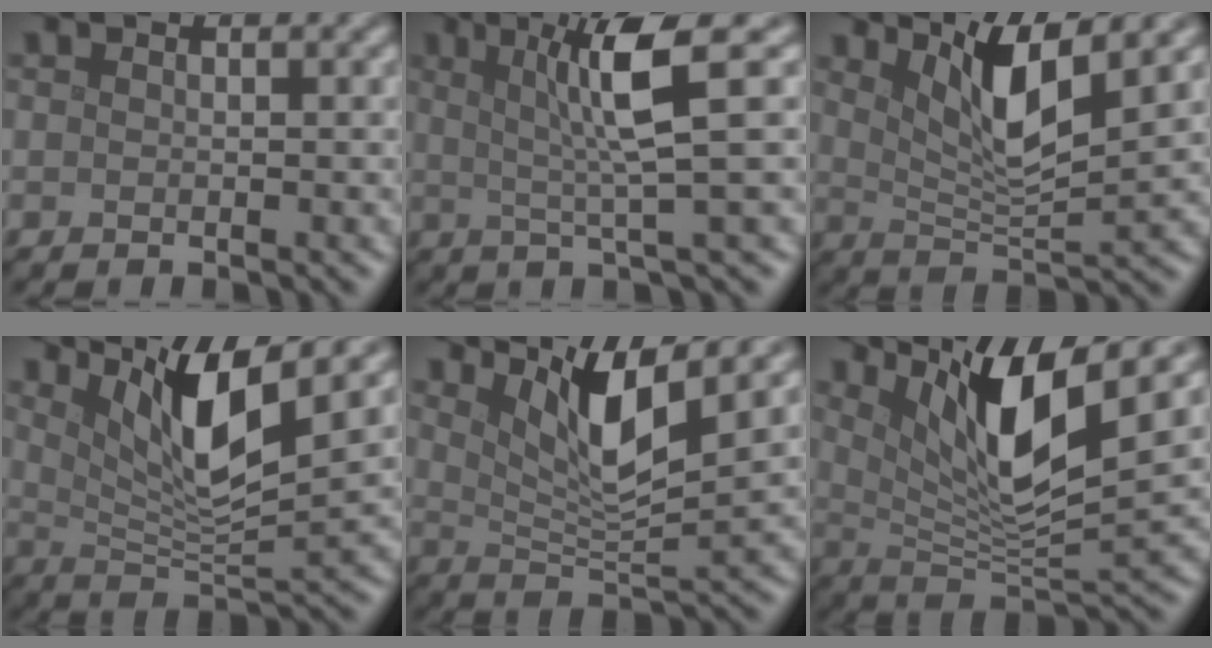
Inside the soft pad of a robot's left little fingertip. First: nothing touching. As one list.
[{"total": 6.2, "force": [1.5, 0.6, 5.9], "torque": [-0.104, 0.005, 0.031]}, {"total": 5.9, "force": [3.2, 1.2, 4.9], "torque": [-0.085, -0.009, 0.059]}, {"total": 7.1, "force": [3.7, 1.5, 5.9], "torque": [-0.101, -0.007, 0.069]}, {"total": 6.2, "force": [3.4, 1.3, 5.0], "torque": [-0.087, -0.008, 0.064]}, {"total": 9.0, "force": [4.2, 2.0, 7.7], "torque": [-0.128, -0.011, 0.080]}]